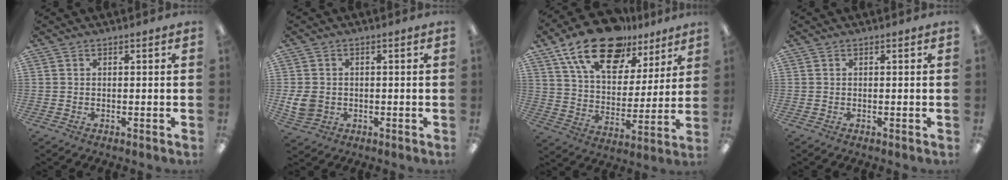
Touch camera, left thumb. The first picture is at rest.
{"total": 5.4, "force": [-0.2, 4.7, 2.7], "torque": [-0.053, 0.006, -0.001]}
{"total": 19.7, "force": [13.7, 9.8, 10.2], "torque": [-0.177, -0.072, 0.240]}
{"total": 0.0}